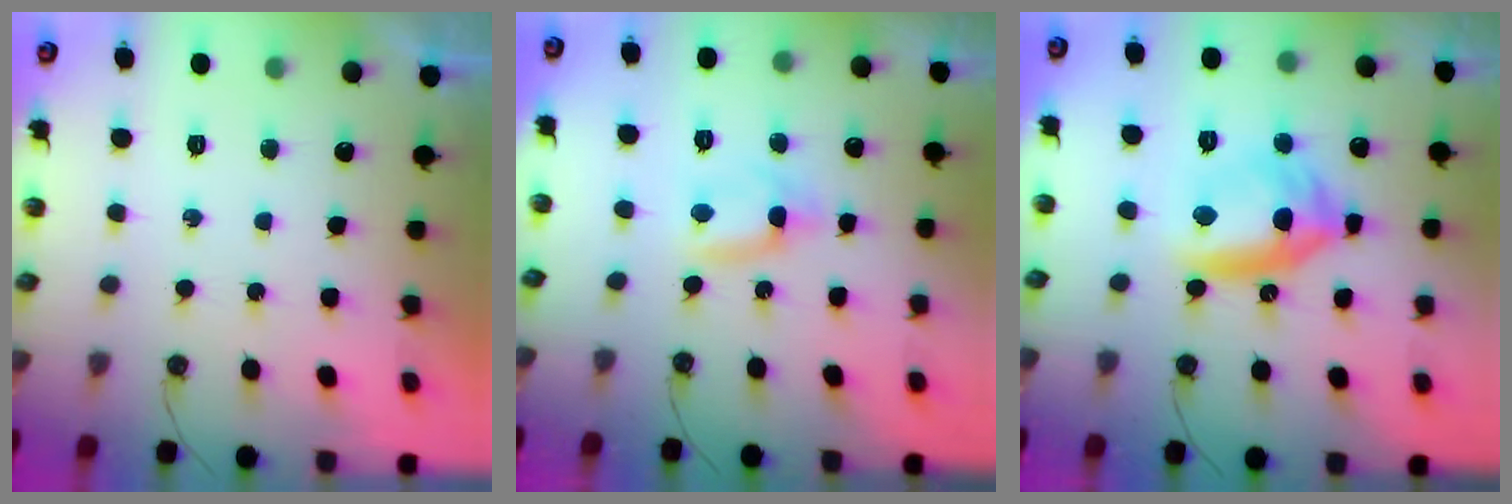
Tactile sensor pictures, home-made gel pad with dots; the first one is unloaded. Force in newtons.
{"total": 2.2, "press": 2.2, "slide": 0.1}
{"total": 11.4, "press": 11.4, "slide": 1.3}